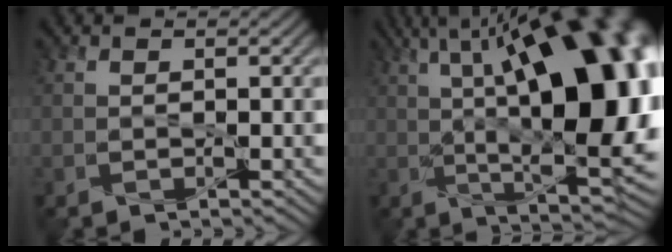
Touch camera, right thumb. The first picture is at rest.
{"total": 20.4, "force": [3.5, 8.0, 18.5], "torque": [-0.249, 0.039, 0.043]}